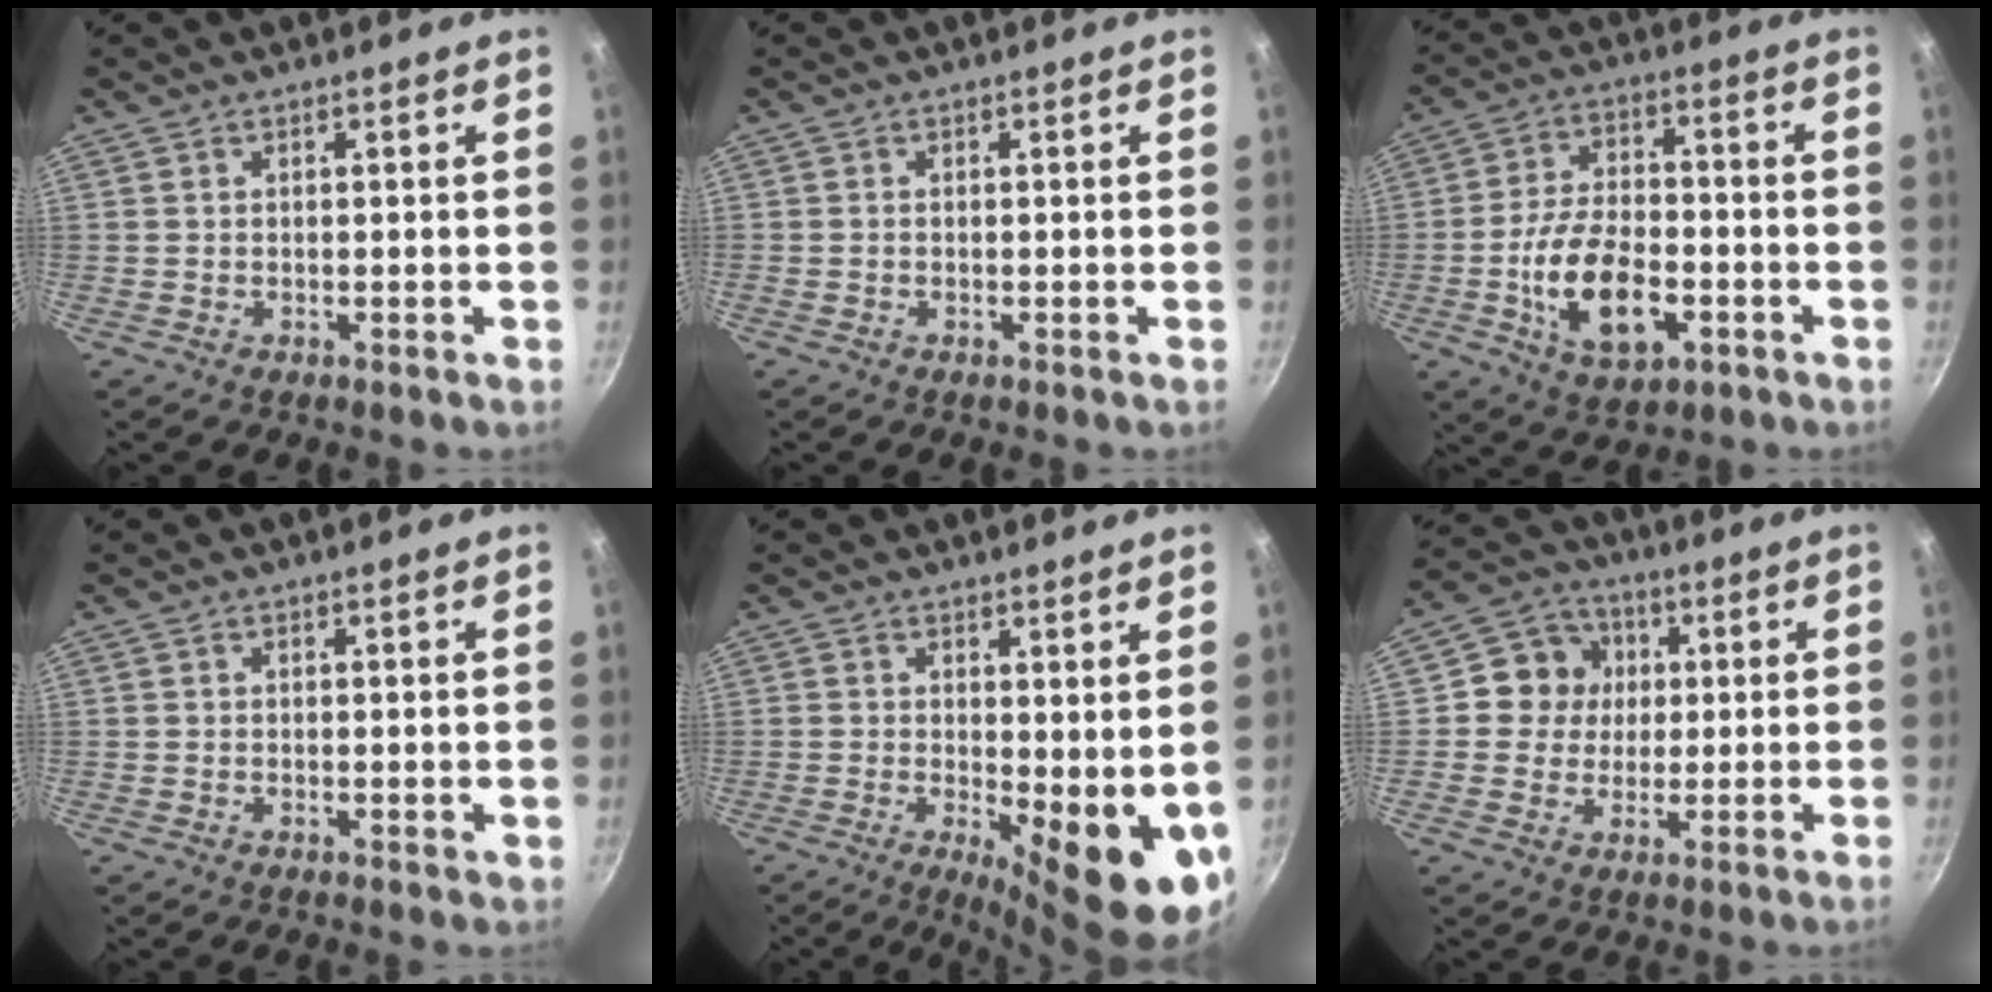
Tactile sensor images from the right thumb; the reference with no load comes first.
{"total": 0.0}
{"total": 14.4, "force": [-4.2, 7.9, 11.2], "torque": [-0.189, 0.023, -0.071]}
{"total": 0.6, "force": [0.3, 0.3, 0.4], "torque": [-0.004, -0.002, 0.004]}
{"total": 11.5, "force": [-0.1, 4.1, 10.7], "torque": [-0.113, -0.018, 0.008]}
{"total": 9.0, "force": [1.4, 8.4, 3.0], "torque": [-0.011, 0.012, 0.008]}